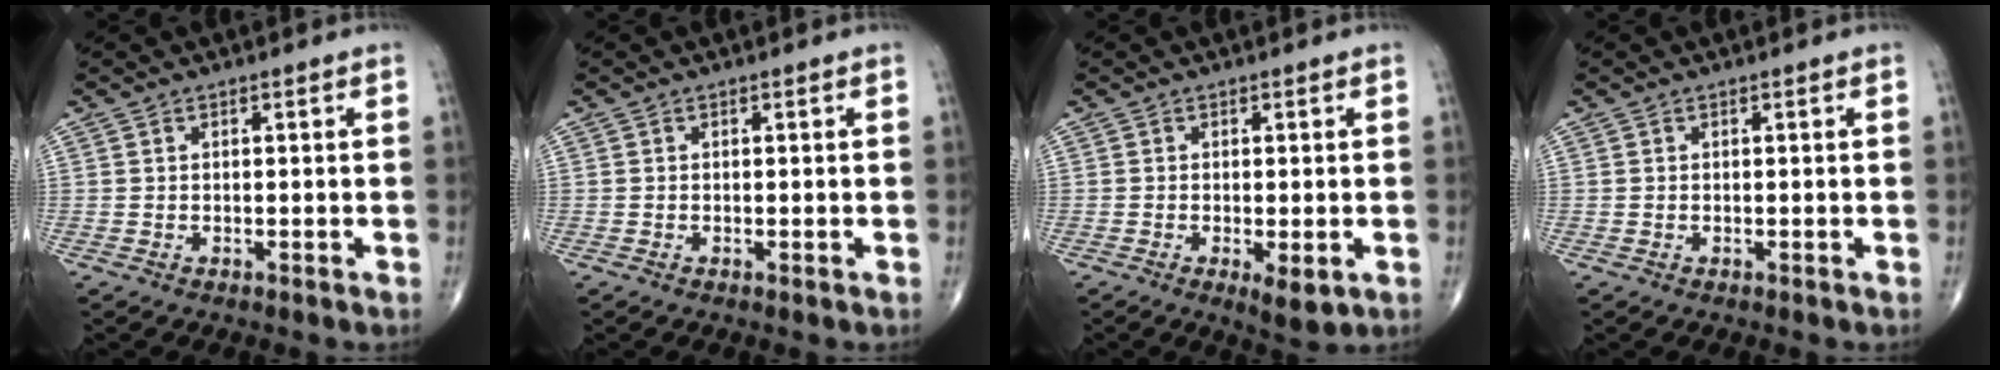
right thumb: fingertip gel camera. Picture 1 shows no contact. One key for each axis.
{"total": 0.0}
{"total": 4.3, "fx": -1.4, "fy": 1.5, "fz": 3.8, "tx": -0.060, "ty": -0.012, "tz": -0.018}
{"total": 0.0}